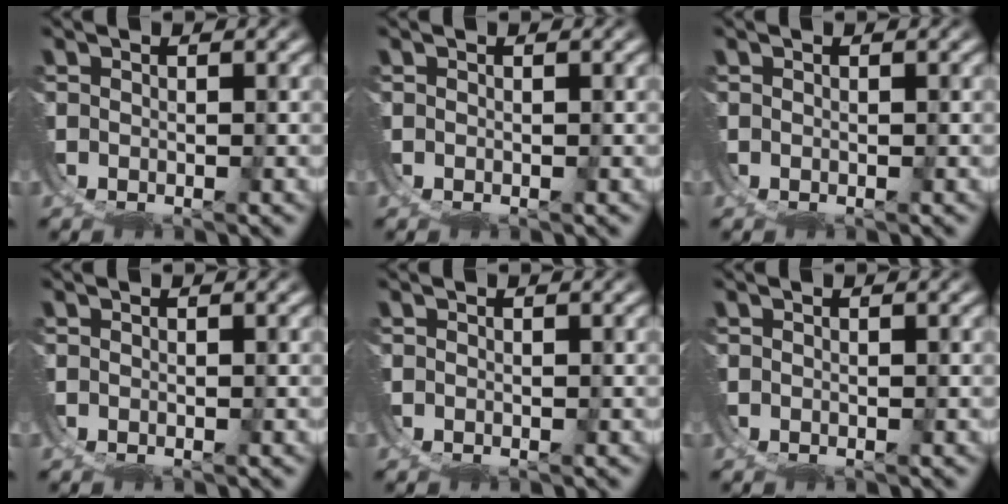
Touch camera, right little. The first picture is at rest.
{"total": 0.0}
{"total": 0.0}
{"total": 0.0}
{"total": 0.0}
{"total": 0.0}